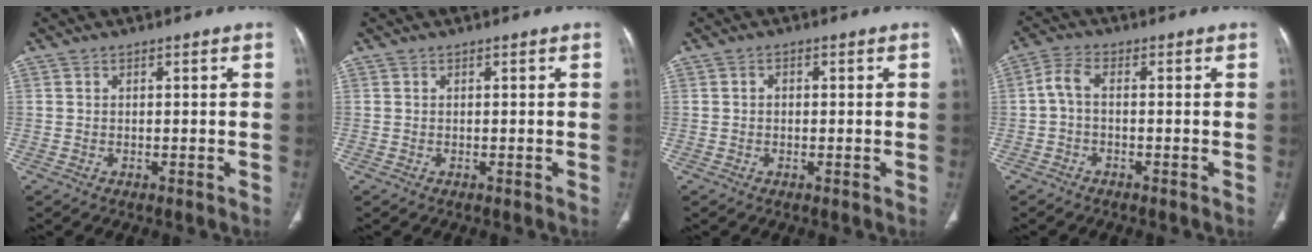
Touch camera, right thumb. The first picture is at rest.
{"total": 0.0}
{"total": 1.1, "force": [0.1, 0.8, 0.7], "torque": [-0.007, 0.005, -0.001]}
{"total": 3.6, "force": [-0.6, 1.6, 3.2], "torque": [-0.068, 0.013, -0.020]}